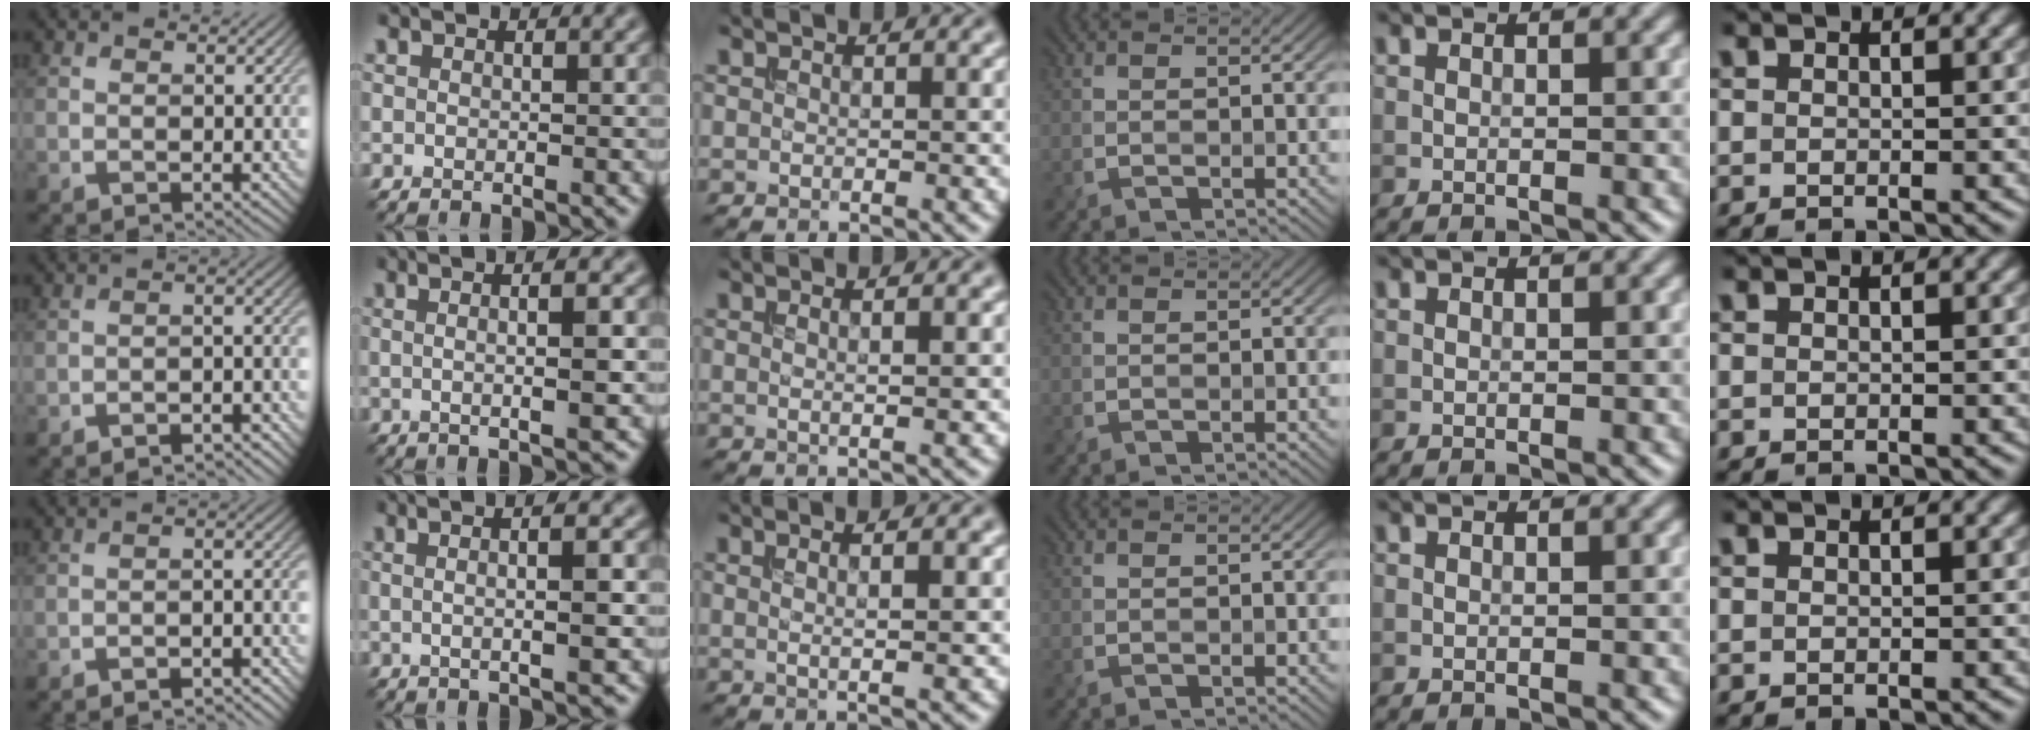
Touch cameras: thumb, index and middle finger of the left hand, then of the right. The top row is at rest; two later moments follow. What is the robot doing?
{"motion": "insert", "object": "bucket"}